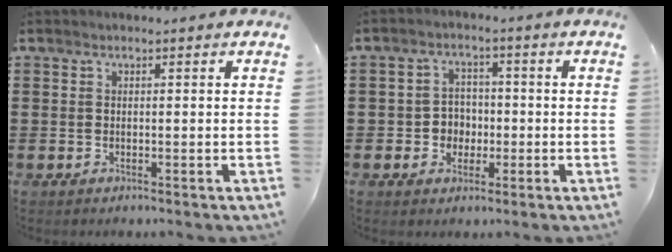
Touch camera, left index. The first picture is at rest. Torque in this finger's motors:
{"motor_torque": [0.32, 0.37, 0.08, 0.01]}